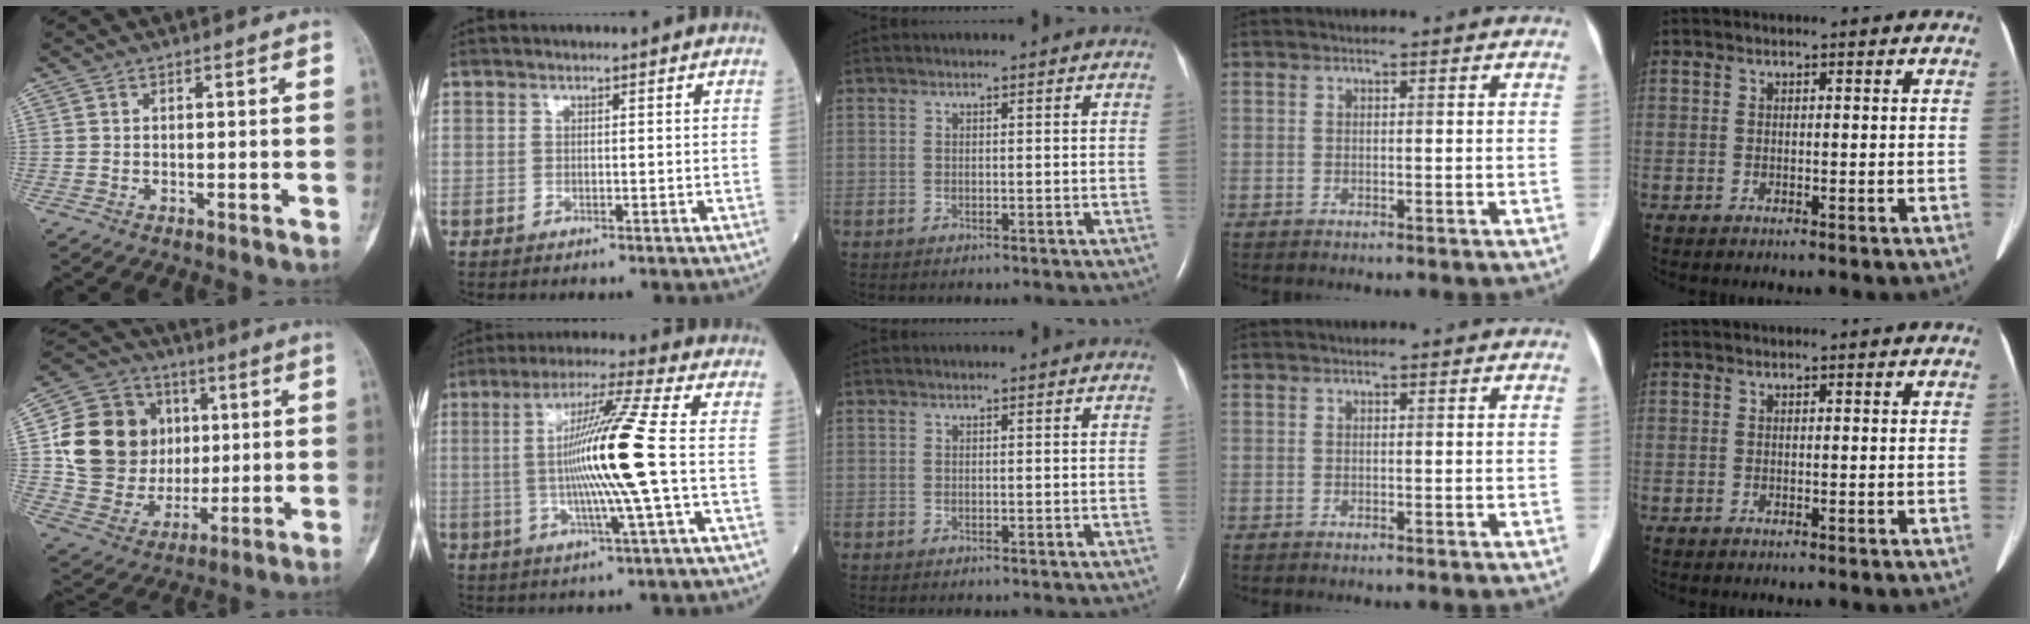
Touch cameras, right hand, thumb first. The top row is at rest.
{"thumb": {"total": 20.3, "force": [3.2, 17.1, 10.4], "torque": [-0.157, 0.017, 0.076]}, "index": {"total": 12.9, "force": [-0.6, -2.1, 12.7], "torque": [-0.240, -0.006, -0.013]}}